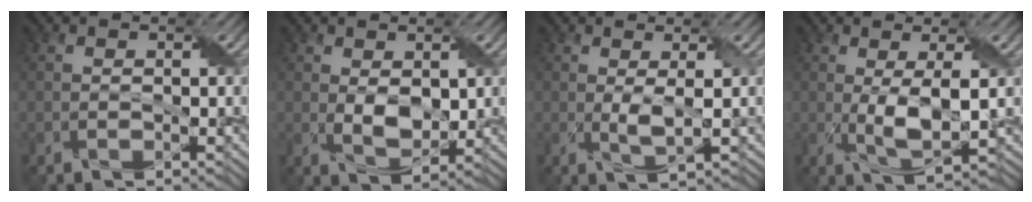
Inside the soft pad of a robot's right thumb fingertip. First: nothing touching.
{"total": 3.7, "force": [0.7, 2.3, 2.9], "torque": [-0.063, -0.006, 0.019]}
{"total": 2.3, "force": [0.5, 0.2, 2.3], "torque": [-0.051, 0.000, 0.011]}
{"total": 4.9, "force": [0.2, 1.2, 4.8], "torque": [-0.097, -0.002, 0.006]}